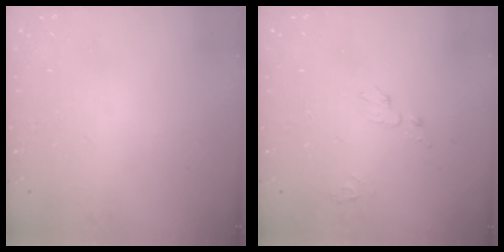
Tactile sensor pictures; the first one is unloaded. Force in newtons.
{"total": 4.1, "press": 4.1, "slide": 0.4}